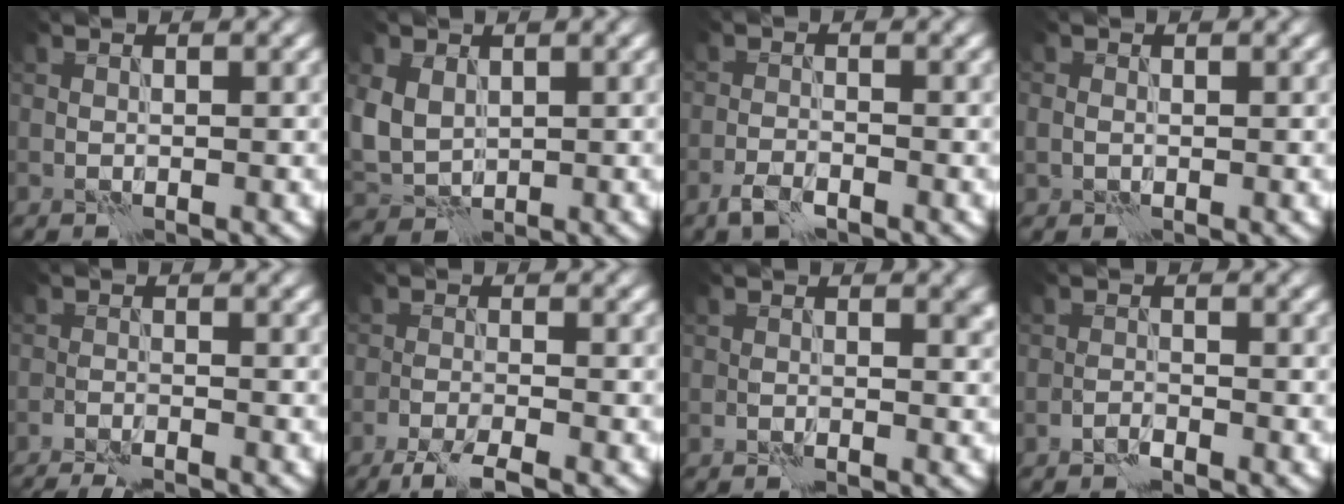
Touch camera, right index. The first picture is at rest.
{"total": 4.2, "force": [0.9, 3.2, 2.5], "torque": [-0.067, -0.002, 0.019]}
{"total": 2.0, "force": [-1.5, 0.6, 1.2], "torque": [-0.026, 0.001, -0.034]}
{"total": 0.9, "force": [0.0, 0.8, 0.4], "torque": [-0.009, 0.000, 0.002]}
{"total": 4.0, "force": [-3.7, 0.4, 1.3], "torque": [-0.021, -0.008, -0.059]}
{"total": 3.6, "force": [-2.7, 0.3, 2.3], "torque": [-0.042, -0.003, -0.057]}
{"total": 1.2, "force": [0.3, 0.7, 0.9], "torque": [-0.006, -0.005, 0.004]}
{"total": 0.5, "force": [-0.5, 0.0, 0.1], "torque": [0.000, 0.003, -0.013]}